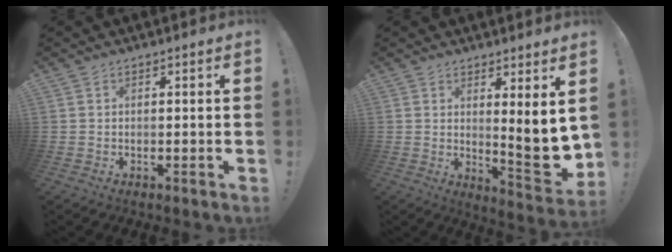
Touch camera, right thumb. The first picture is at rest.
{"total": 9.1, "force": [1.6, 1.5, 8.9], "torque": [-0.102, -0.043, 0.026]}